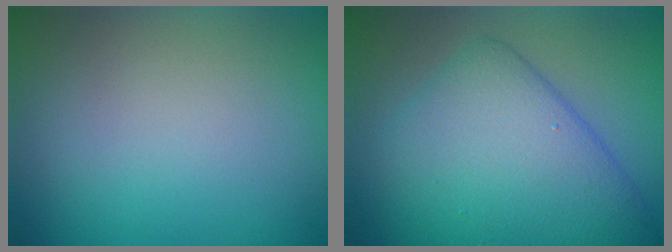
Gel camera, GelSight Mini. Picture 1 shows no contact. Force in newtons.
{"total": 8.5, "press": 8.5, "slide": 0.4}